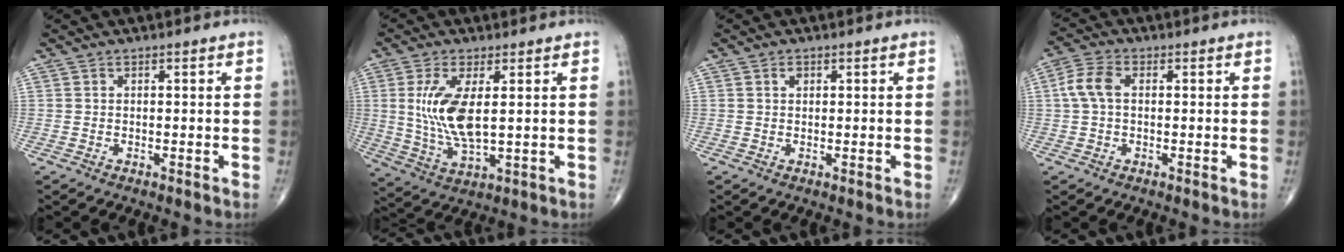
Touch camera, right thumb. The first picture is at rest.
{"total": 10.7, "force": [1.7, 4.1, 9.8], "torque": [-0.208, -0.019, 0.041]}
{"total": 0.9, "force": [0.5, 0.6, 0.5], "torque": [-0.004, -0.001, 0.007]}
{"total": 5.2, "force": [0.6, 3.1, 4.1], "torque": [-0.096, 0.016, 0.007]}